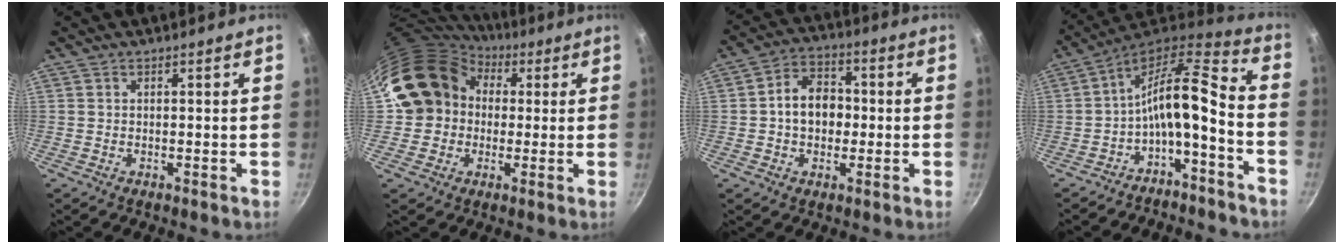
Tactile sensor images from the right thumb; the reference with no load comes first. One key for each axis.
{"total": 15.2, "fx": 3.0, "fy": 13.2, "fz": 6.8, "tx": -0.104, "ty": 0.033, "tz": 0.046}
{"total": 9.0, "fx": -0.3, "fy": 6.9, "fz": 5.9, "tx": -0.060, "ty": 0.021, "tz": -0.016}
{"total": 13.9, "fx": -5.2, "fy": 4.7, "fz": 12.0, "tx": -0.228, "ty": 0.067, "tz": -0.094}